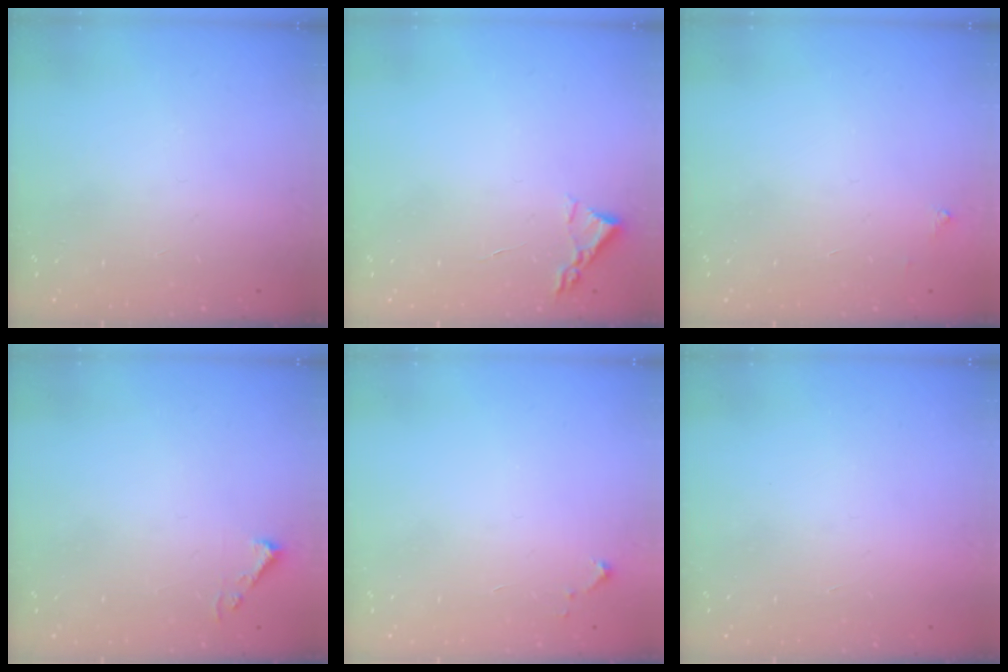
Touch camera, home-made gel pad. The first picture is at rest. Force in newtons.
{"total": 2.2, "press": 2.2, "slide": 0.3}
{"total": 2.5, "press": 2.5, "slide": 0.4}
{"total": 3.7, "press": 3.7, "slide": 0.5}
{"total": 3.5, "press": 3.5, "slide": 0.3}
{"total": 1.5, "press": 1.5, "slide": 0.1}